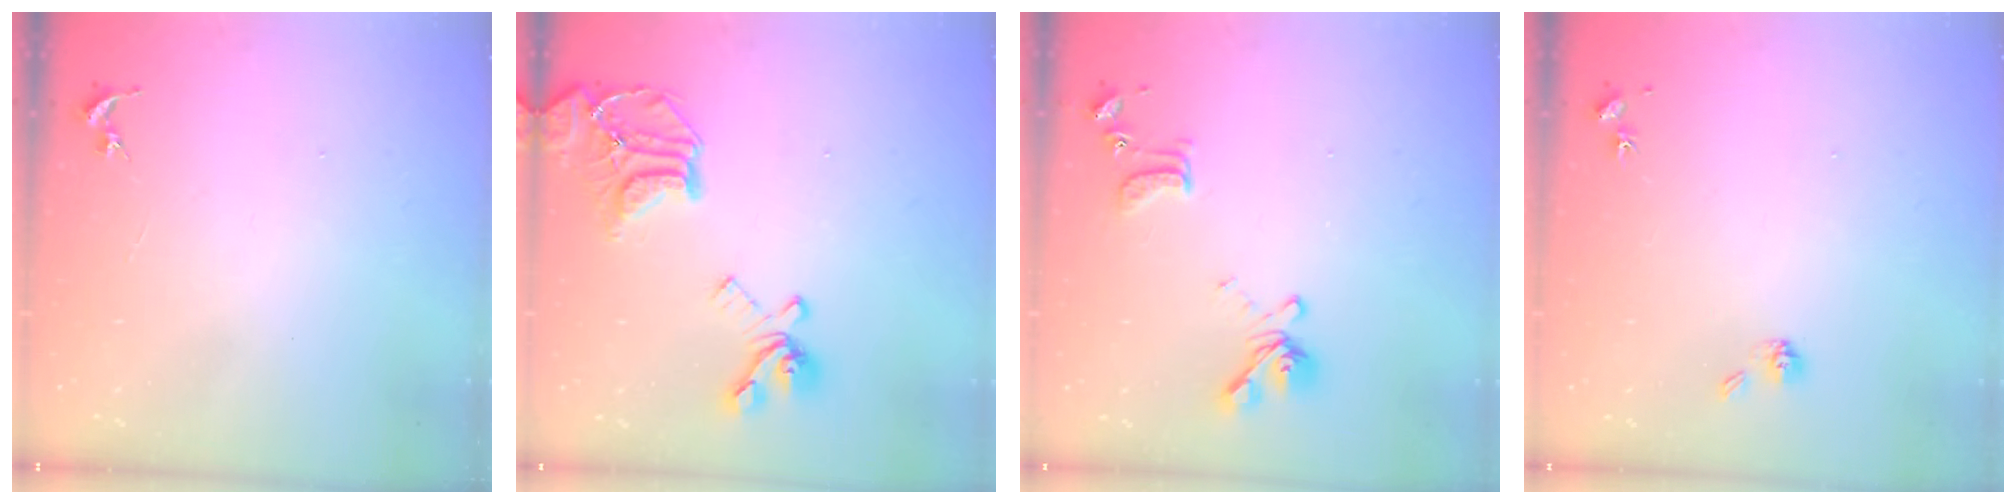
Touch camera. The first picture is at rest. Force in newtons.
{"total": 19.3, "press": 19.2, "slide": 1.9}
{"total": 13.5, "press": 13.4, "slide": 1.4}
{"total": 4.4, "press": 3.9, "slide": 2.1}